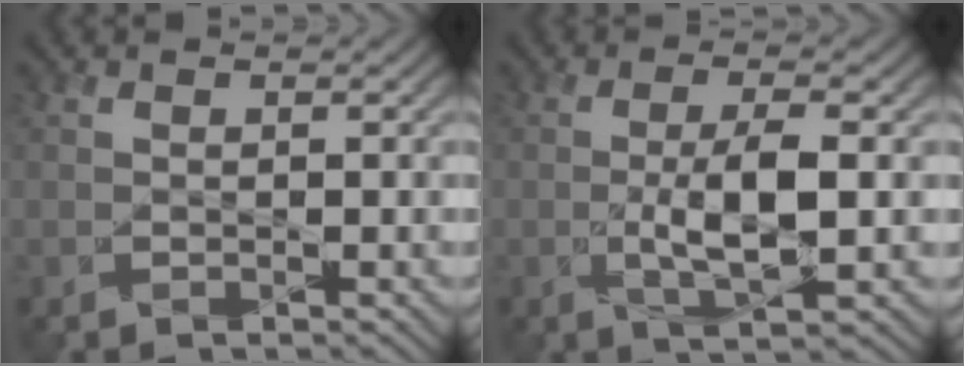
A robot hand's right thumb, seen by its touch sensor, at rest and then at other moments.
{"total": 6.1, "force": [-0.8, 1.8, 5.8], "torque": [-0.114, -0.001, -0.014]}